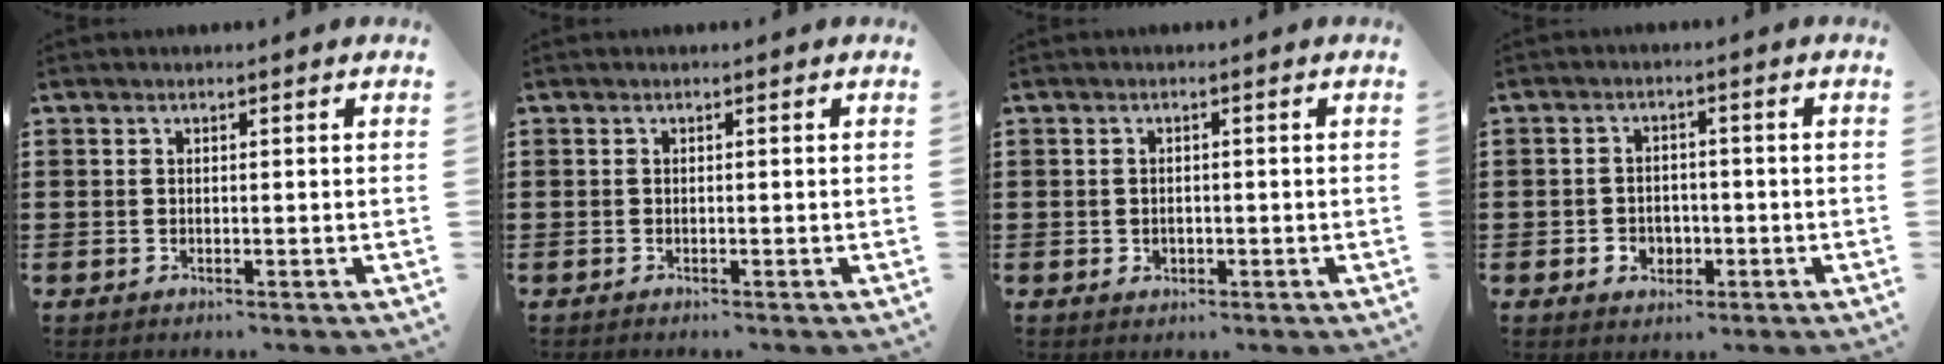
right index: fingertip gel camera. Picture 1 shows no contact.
{"total": 0.0}
{"total": 1.2, "force": [-0.2, 1.0, 0.7], "torque": [-0.016, 0.005, -0.005]}
{"total": 2.8, "force": [-1.1, 2.4, 1.1], "torque": [-0.027, 0.004, -0.024]}